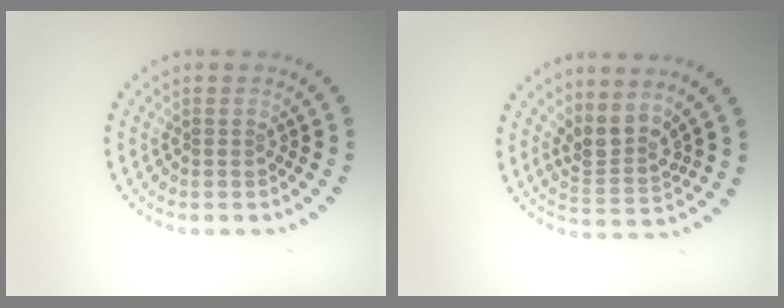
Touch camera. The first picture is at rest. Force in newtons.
{"total": 2.9, "press": 2.1, "slide": 2.0}